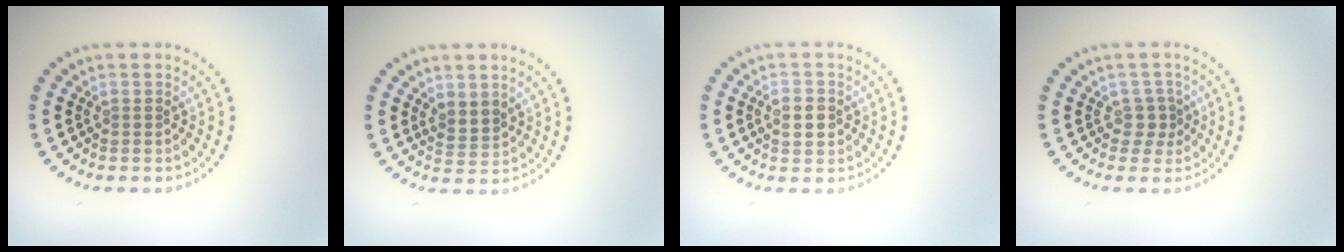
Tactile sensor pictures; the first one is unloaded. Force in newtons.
{"total": 1.9, "press": 1.4, "slide": 1.2}
{"total": 2.5, "press": 2.5, "slide": 0.1}
{"total": 1.8, "press": 1.5, "slide": 1.0}